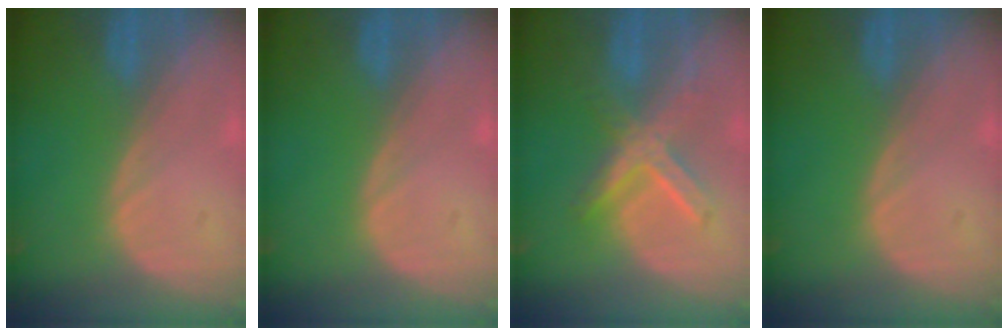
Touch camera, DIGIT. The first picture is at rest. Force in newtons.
{"total": 0.0}
{"total": 7.2, "press": 6.4, "slide": 3.4}
{"total": 0.0}